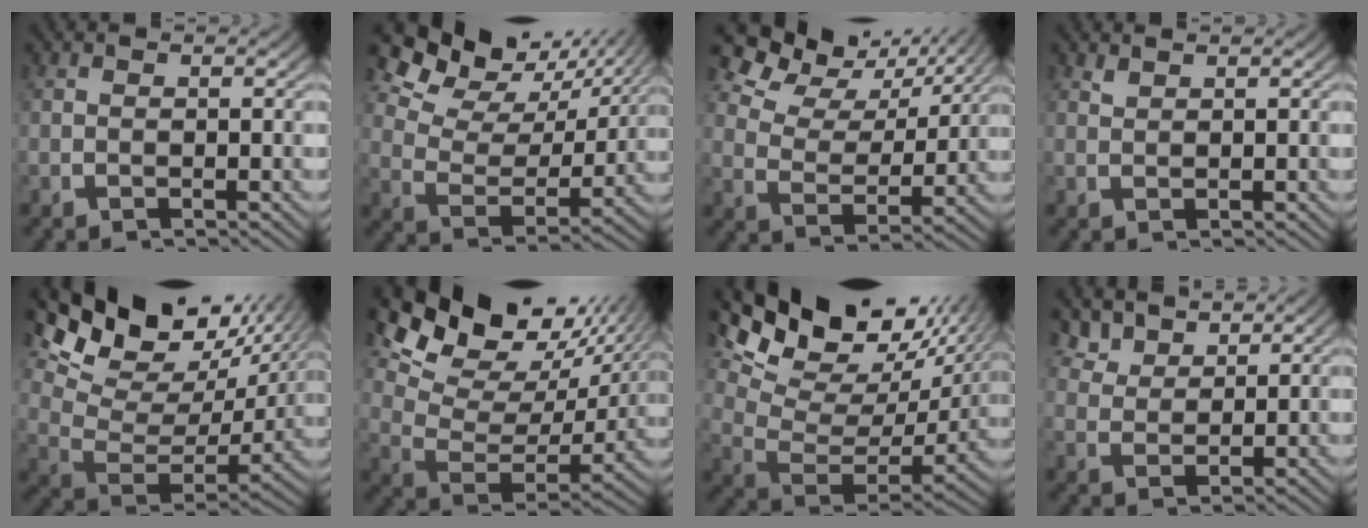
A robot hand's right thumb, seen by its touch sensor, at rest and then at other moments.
{"total": 8.3, "force": [4.7, 4.5, 5.2], "torque": [-0.082, 0.009, 0.074]}
{"total": 7.2, "force": [5.0, 3.6, 3.8], "torque": [-0.060, 0.009, 0.080]}
{"total": 0.9, "force": [0.9, 0.0, 0.0], "torque": [0.002, 0.000, 0.022]}
{"total": 11.5, "force": [4.5, 6.6, 8.2], "torque": [-0.144, -0.001, 0.071]}
{"total": 11.1, "force": [4.3, 6.5, 8.0], "torque": [-0.141, -0.004, 0.069]}
{"total": 13.0, "force": [4.7, 7.6, 9.4], "torque": [-0.159, -0.004, 0.072]}
{"total": 3.5, "force": [3.1, 1.2, 1.1], "torque": [-0.021, 0.001, 0.062]}